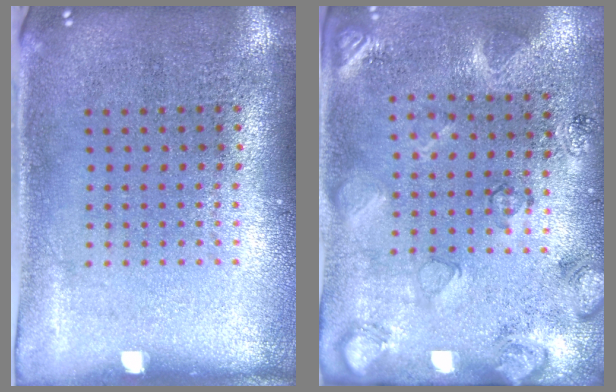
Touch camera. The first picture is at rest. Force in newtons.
{"total": 2.3, "press": 1.8, "slide": 1.4}